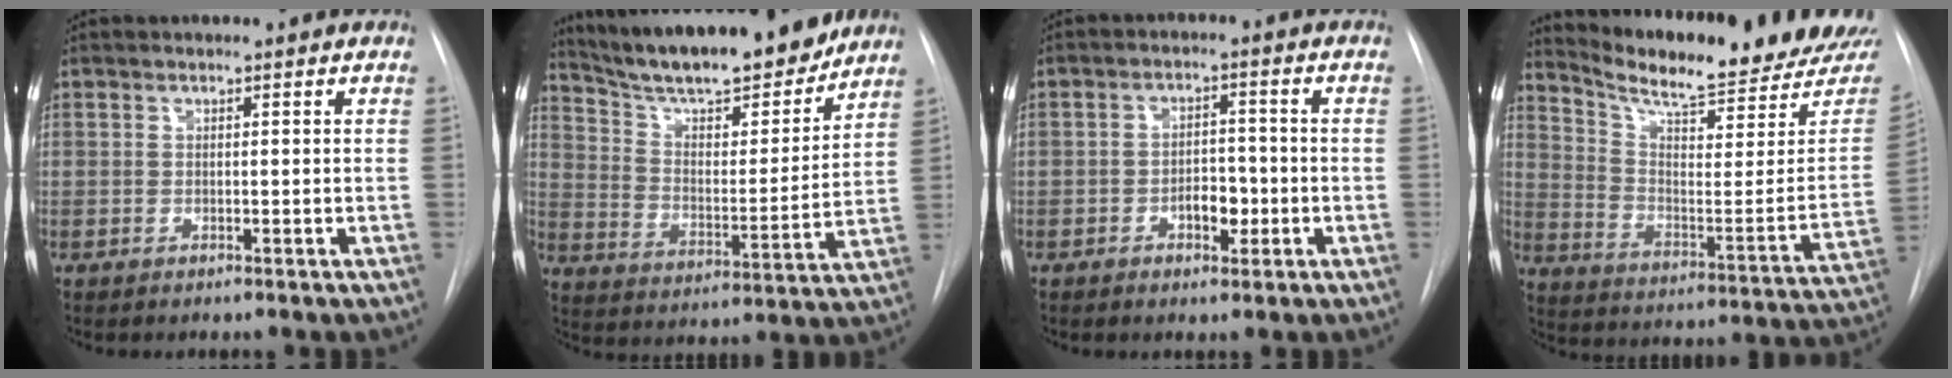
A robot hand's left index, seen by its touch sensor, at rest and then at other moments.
{"total": 20.7, "force": [18.2, 3.4, 9.3], "torque": [-0.154, -0.010, 0.281]}
{"total": 4.2, "force": [-1.6, 2.3, 3.2], "torque": [-0.044, 0.005, -0.022]}
{"total": 22.8, "force": [20.9, 1.4, 9.0], "torque": [-0.146, -0.086, 0.287]}